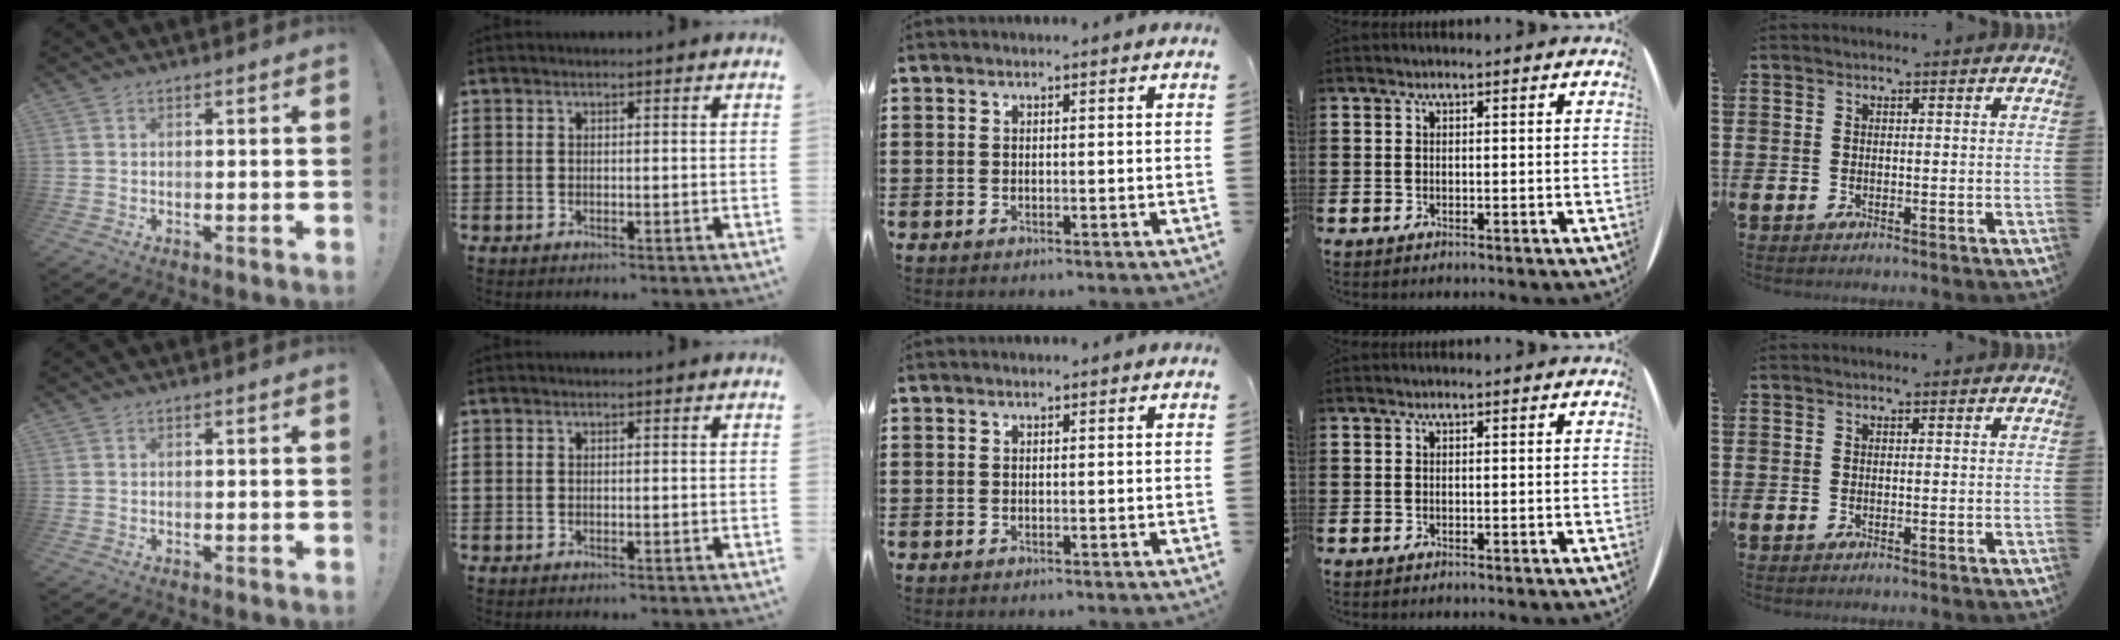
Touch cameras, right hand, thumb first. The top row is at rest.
{}